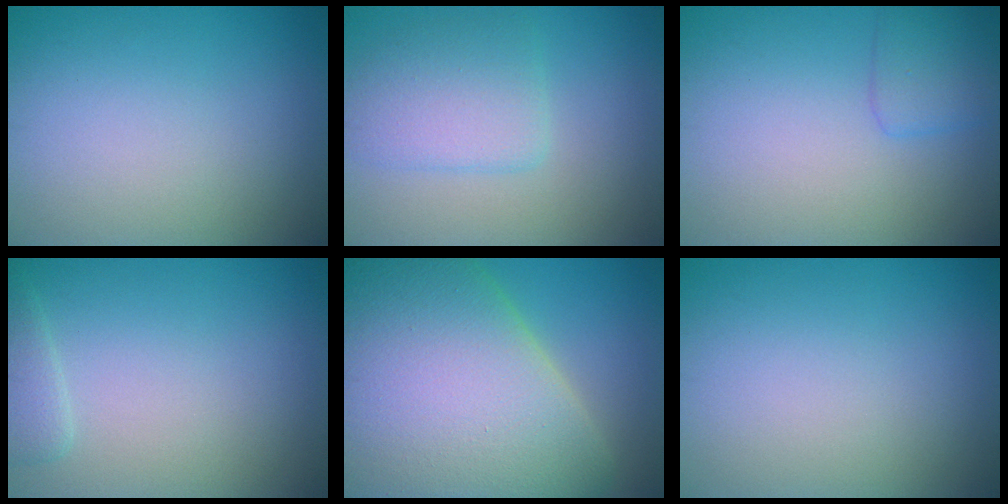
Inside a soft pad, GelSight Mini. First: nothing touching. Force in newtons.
{"total": 3.3, "press": 3.3, "slide": 0.5}
{"total": 2.0, "press": 1.9, "slide": 0.1}
{"total": 2.1, "press": 2.1, "slide": 0.2}
{"total": 18.1, "press": 18.0, "slide": 1.1}
{"total": 0.0}